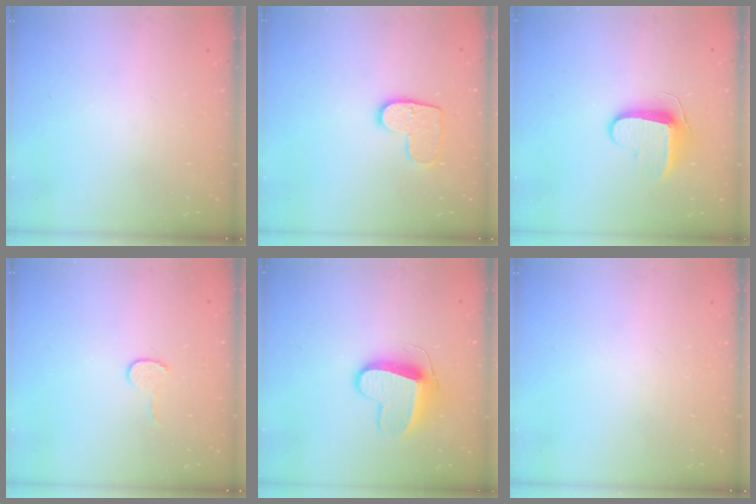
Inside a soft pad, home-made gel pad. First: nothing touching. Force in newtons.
{"total": 10.0, "press": 10.0, "slide": 0.5}
{"total": 8.9, "press": 8.9, "slide": 0.8}
{"total": 4.1, "press": 4.1, "slide": 0.4}
{"total": 10.6, "press": 10.6, "slide": 0.4}
{"total": 0.0}